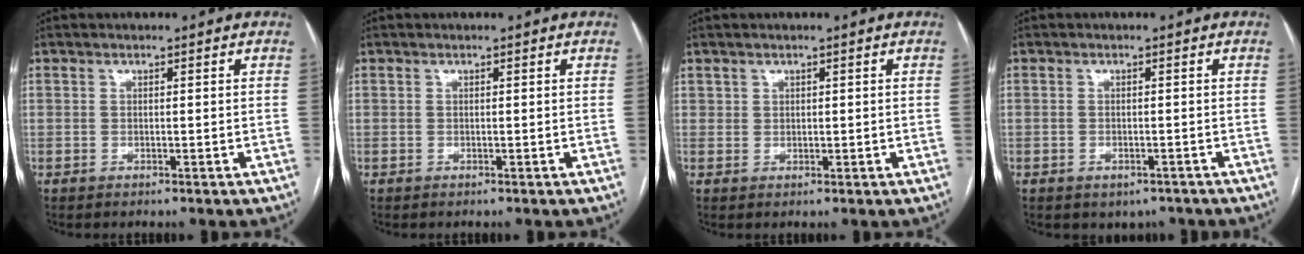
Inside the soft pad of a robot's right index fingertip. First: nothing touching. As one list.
[{"total": 0.0}, {"total": 1.1, "force": [0.5, 0.9, 0.2], "torque": [0.006, -0.002, 0.006]}, {"total": 3.1, "force": [-2.3, 1.8, 1.0], "torque": [-0.009, 0.005, -0.023]}]